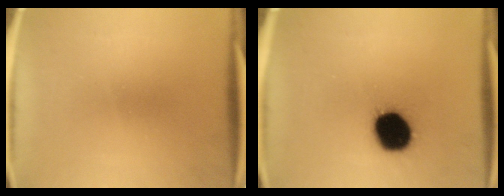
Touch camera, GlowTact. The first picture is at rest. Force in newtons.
{"total": 16.3}